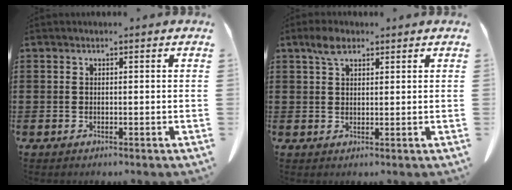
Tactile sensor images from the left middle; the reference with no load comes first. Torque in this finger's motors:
{"motor_torque": [1.06, 1.08, 0.23, 0.09]}